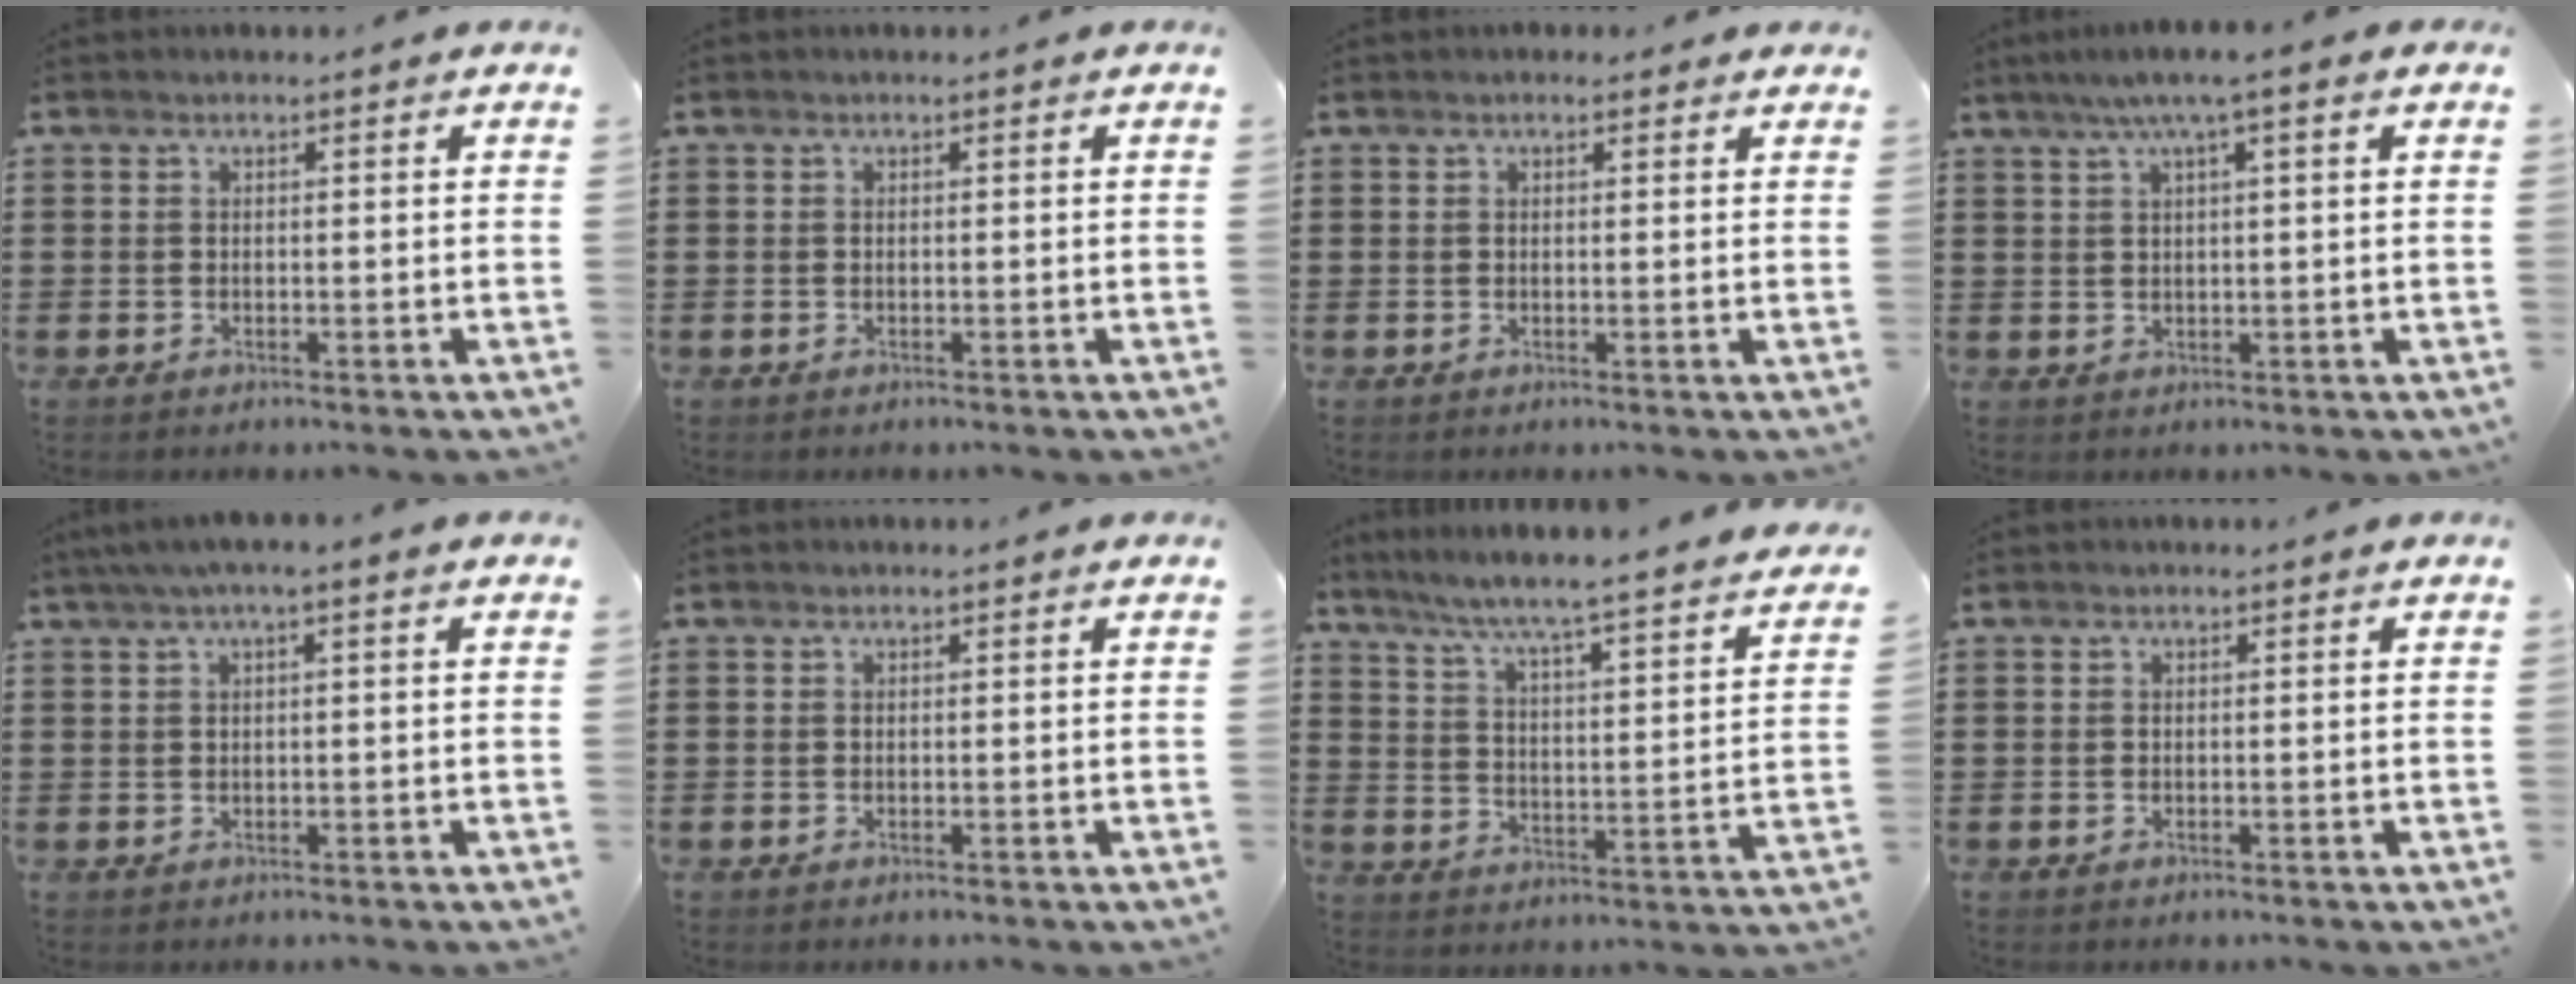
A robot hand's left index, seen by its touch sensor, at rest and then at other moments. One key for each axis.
{"total": 0.0}
{"total": 1.1, "fx": 0.8, "fy": 0.5, "fz": 0.5, "tx": -0.010, "ty": 0.004, "tz": 0.015}
{"total": 3.8, "fx": 1.8, "fy": 0.0, "fz": 3.3, "tx": -0.067, "ty": 0.004, "tz": 0.028}
{"total": 2.0, "fx": 0.1, "fy": 0.1, "fz": 2.0, "tx": -0.033, "ty": -0.001, "tz": 0.001}
{"total": 0.0}
{"total": 5.3, "fx": 4.7, "fy": -1.2, "fz": 2.0, "tx": -0.062, "ty": -0.050, "tz": 0.068}
{"total": 0.0}